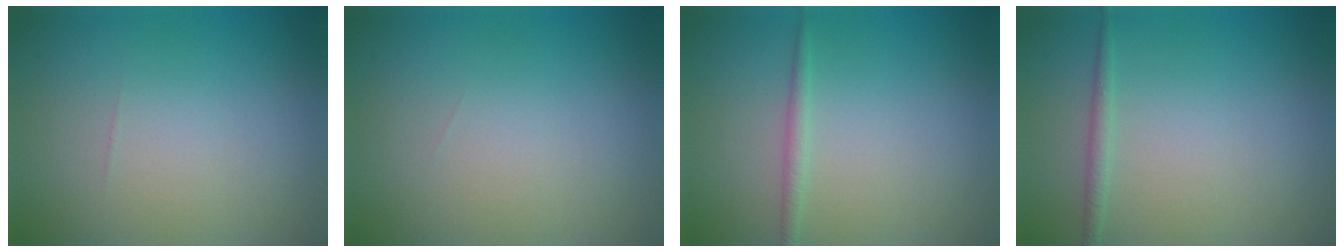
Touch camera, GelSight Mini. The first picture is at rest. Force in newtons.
{"total": 0.0}
{"total": 1.1, "press": 1.1, "slide": 0.1}
{"total": 1.1, "press": 1.1, "slide": 0.1}